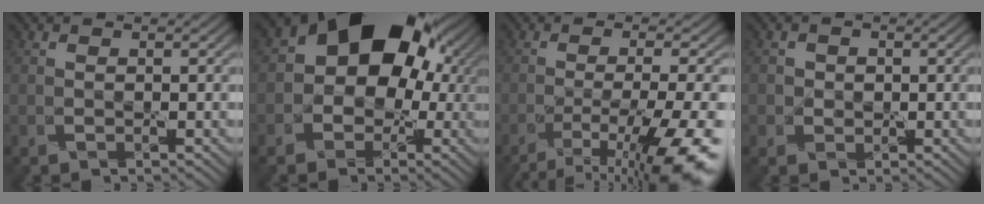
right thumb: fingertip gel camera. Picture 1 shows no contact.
{"total": 15.6, "force": [2.3, 12.0, 9.7], "torque": [-0.138, 0.001, 0.022]}
{"total": 12.2, "force": [-7.2, 2.7, 9.5], "torque": [-0.168, -0.007, -0.113]}
{"total": 1.7, "force": [0.1, 1.7, 0.1], "torque": [0.003, 0.004, -0.006]}